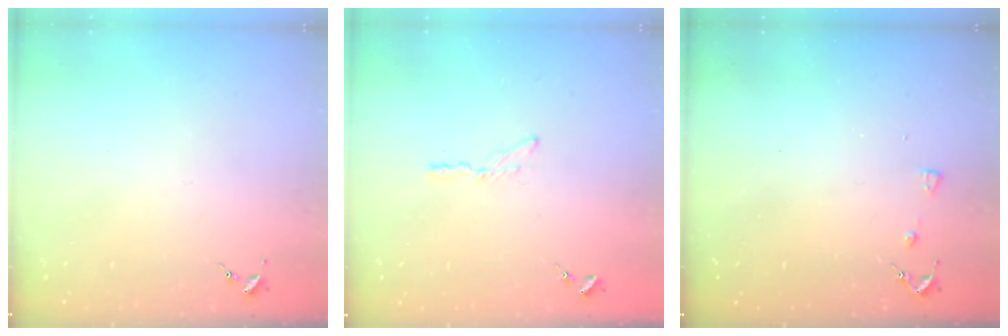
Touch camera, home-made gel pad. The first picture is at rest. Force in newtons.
{"total": 3.7, "press": 3.7, "slide": 0.4}
{"total": 3.6, "press": 3.5, "slide": 0.5}